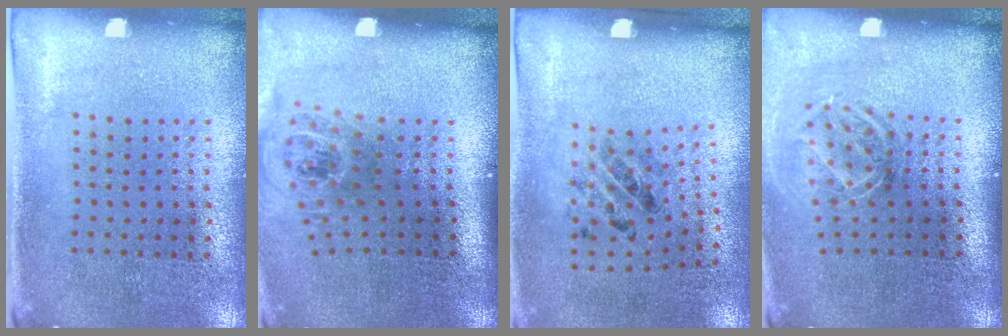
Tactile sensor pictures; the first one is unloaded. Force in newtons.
{"total": 1.7, "press": 1.2, "slide": 1.2}
{"total": 1.3, "press": 0.6, "slide": 1.2}
{"total": 1.8, "press": 1.3, "slide": 1.2}